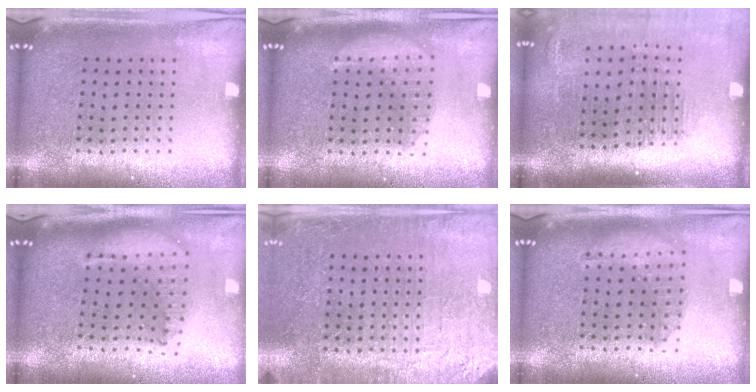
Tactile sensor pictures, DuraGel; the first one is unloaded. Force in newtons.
{"total": 1.6, "press": 1.6, "slide": 0.2}
{"total": 1.7, "press": 1.5, "slide": 0.7}
{"total": 2.1, "press": 1.7, "slide": 1.3}
{"total": 2.8, "press": 2.7, "slide": 0.6}
{"total": 1.3, "press": 1.3, "slide": 0.4}